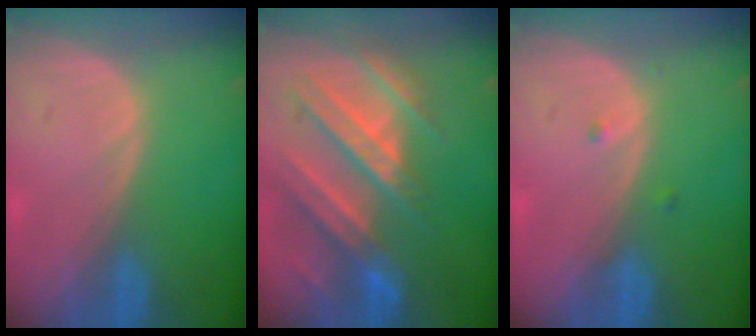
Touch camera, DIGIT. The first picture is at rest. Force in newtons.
{"total": 10.7, "press": 9.6, "slide": 4.6}
{"total": 0.8, "press": 0.8, "slide": 0.2}